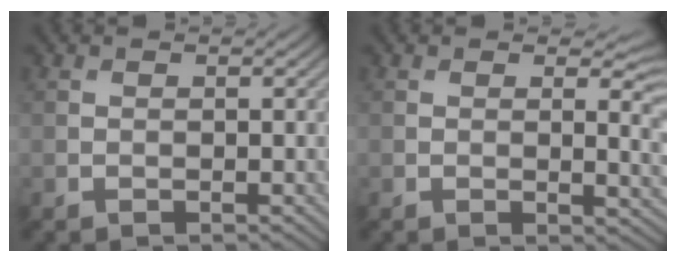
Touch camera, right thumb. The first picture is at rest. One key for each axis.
{"total": 3.9, "fx": 1.0, "fy": 1.4, "fz": 3.5, "tx": -0.047, "ty": -0.010, "tz": 0.015}